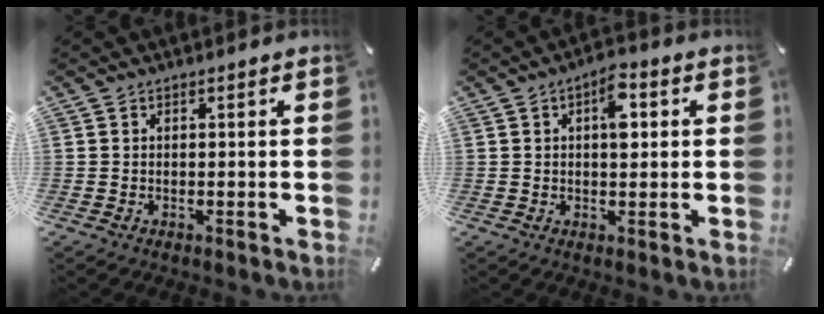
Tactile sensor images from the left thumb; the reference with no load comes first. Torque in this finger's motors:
{"motor_torque": [0.42, 0.73, 0.51, -0.50, 0.20]}